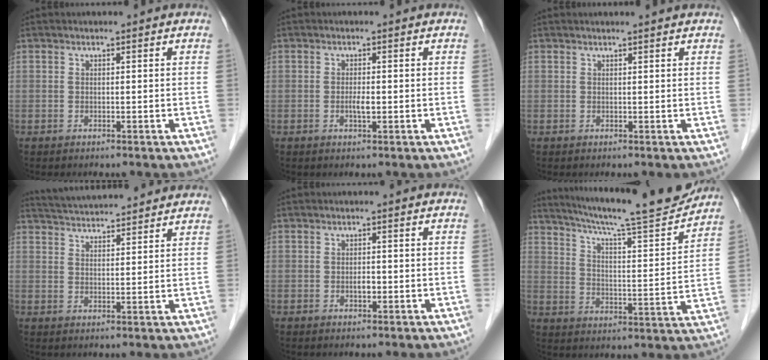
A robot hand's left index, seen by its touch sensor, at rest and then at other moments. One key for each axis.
{"total": 1.6, "fx": -1.0, "fy": 0.2, "fz": 1.3, "tx": -0.026, "ty": -0.007, "tz": -0.016}
{"total": 1.3, "fx": 1.2, "fy": -0.3, "fz": 0.5, "tx": -0.009, "ty": 0.001, "tz": 0.013}
{"total": 11.8, "fx": 11.1, "fy": 1.0, "fz": 3.8, "tx": -0.070, "ty": 0.023, "tz": 0.160}
{"total": 1.3, "fx": -1.0, "fy": 0.4, "fz": 0.8, "tx": -0.015, "ty": -0.005, "tz": -0.016}
{"total": 17.8, "fx": 16.0, "fy": 0.0, "fz": 7.7, "tx": -0.129, "ty": -0.028, "tz": 0.231}